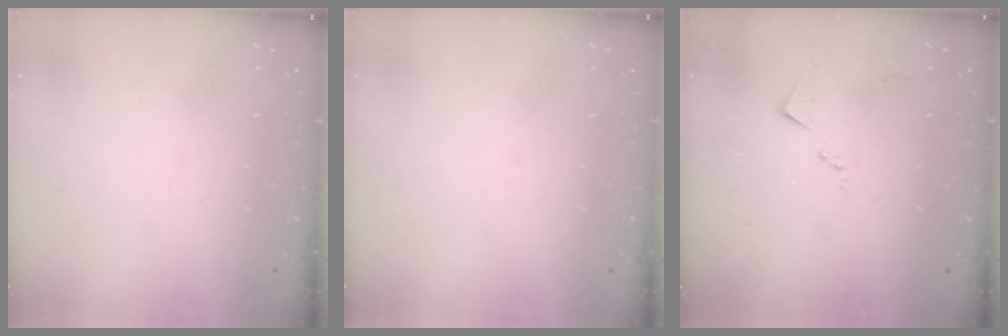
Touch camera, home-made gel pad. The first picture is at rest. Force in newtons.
{"total": 0.0}
{"total": 7.5, "press": 7.5, "slide": 0.4}